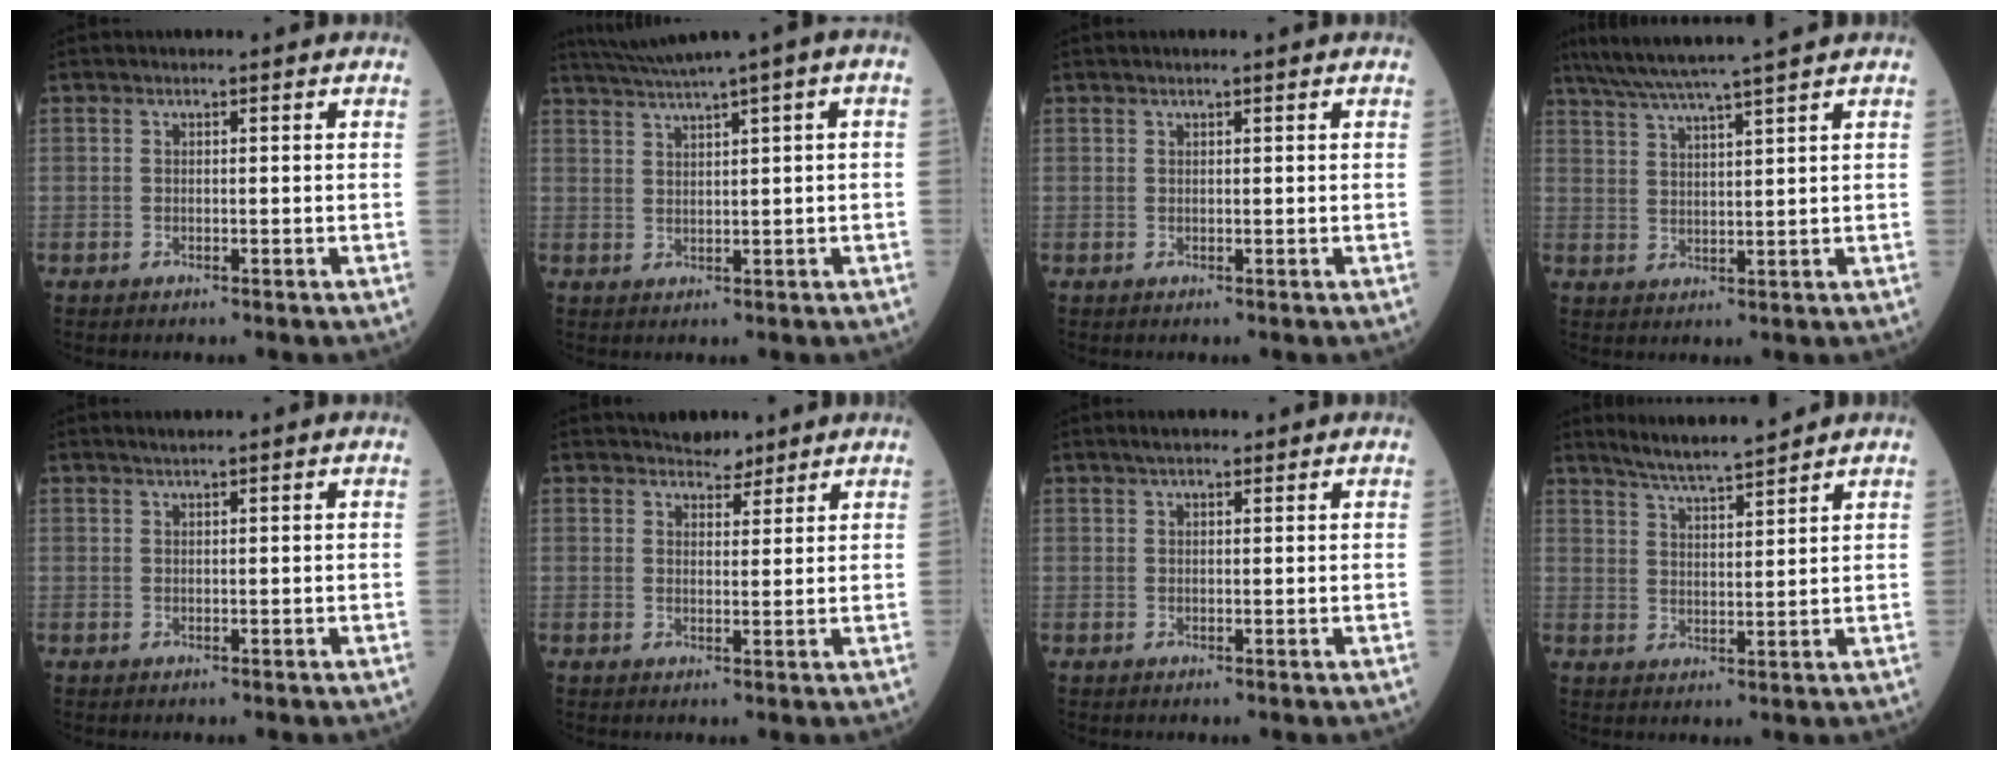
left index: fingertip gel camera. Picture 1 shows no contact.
{"total": 6.8, "force": [4.5, -1.0, 5.0], "torque": [-0.086, 0.026, 0.079]}
{"total": 1.5, "force": [1.3, 0.1, 0.7], "torque": [-0.009, 0.015, 0.020]}
{"total": 11.5, "force": [9.7, -1.1, 6.0], "torque": [-0.102, 0.024, 0.151]}
{"total": 0.9, "force": [0.8, 0.0, 0.4], "torque": [-0.009, 0.003, 0.018]}
{"total": 3.6, "force": [3.1, 1.6, 0.7], "torque": [-0.008, 0.005, 0.046]}
{"total": 3.1, "force": [2.4, 1.0, 1.7], "torque": [-0.028, 0.019, 0.037]}
{"total": 7.5, "force": [6.9, 0.0, 2.9], "torque": [-0.057, 0.008, 0.120]}